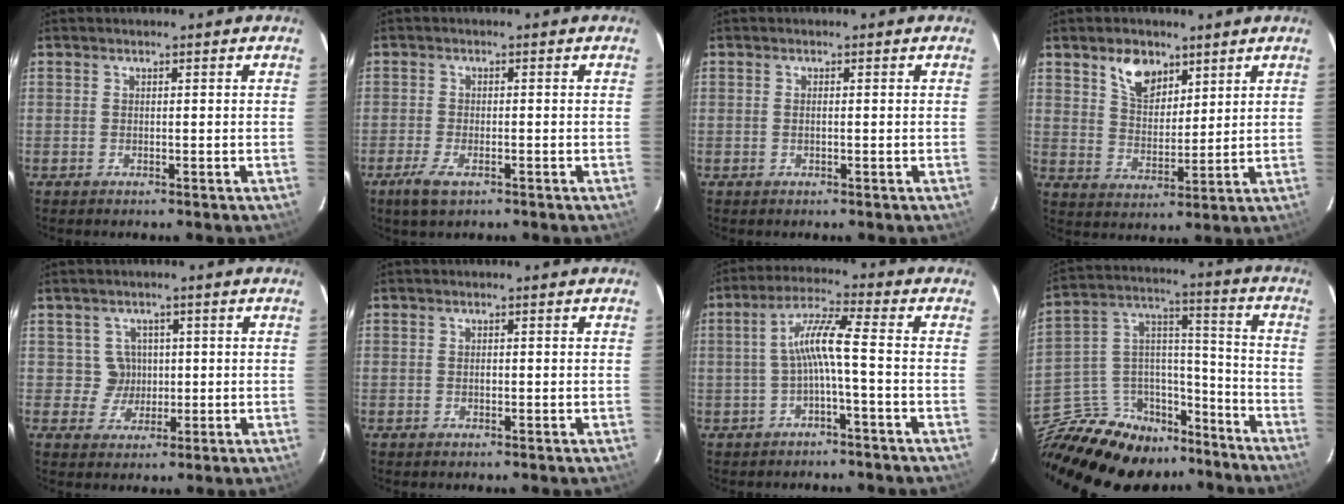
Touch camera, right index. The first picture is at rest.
{"total": 4.4, "force": [-2.7, 1.6, 3.1], "torque": [-0.077, -0.010, -0.050]}
{"total": 0.7, "force": [0.0, 0.1, 0.6], "torque": [-0.014, 0.002, -0.002]}
{"total": 7.6, "force": [4.8, 4.3, 4.1], "torque": [-0.067, 0.009, 0.092]}
{"total": 3.9, "force": [0.4, 3.9, 0.0], "torque": [-0.001, 0.017, 0.010]}
{"total": 0.6, "force": [-0.1, 0.5, 0.3], "torque": [-0.004, 0.000, -0.002]}
{"total": 6.2, "force": [-1.7, -0.3, 6.0], "torque": [-0.133, 0.014, -0.027]}
{"total": 23.6, "force": [-18.0, 12.7, 8.5], "torque": [-0.195, 0.070, -0.266]}